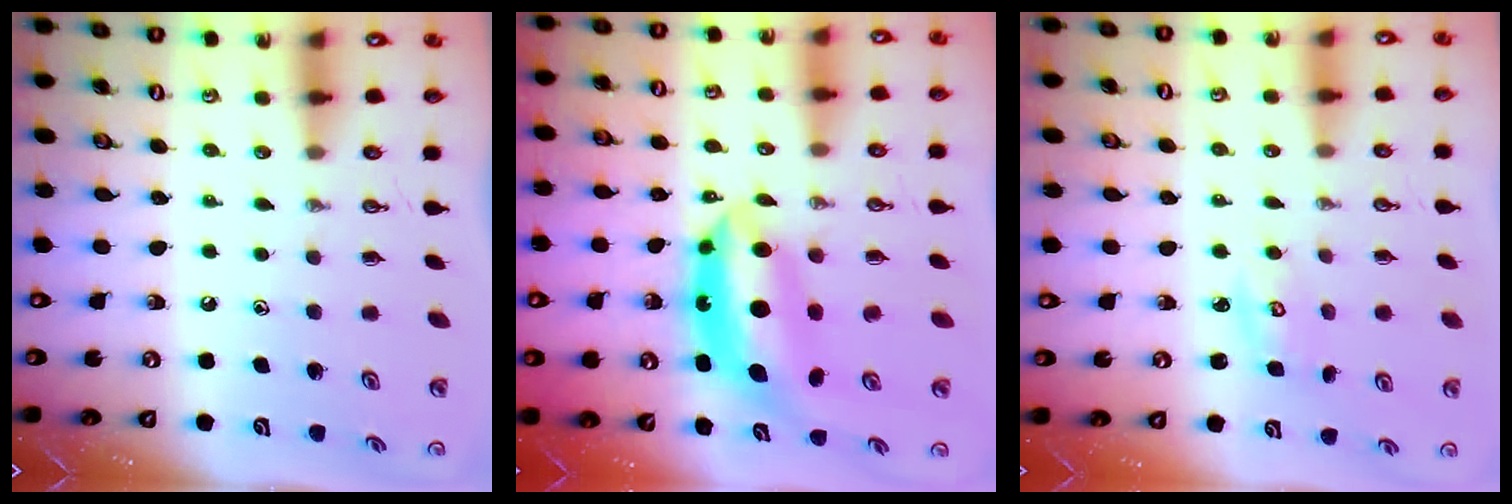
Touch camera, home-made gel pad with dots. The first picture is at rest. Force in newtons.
{"total": 10.1, "press": 10.0, "slide": 1.0}
{"total": 2.7, "press": 2.7, "slide": 0.3}